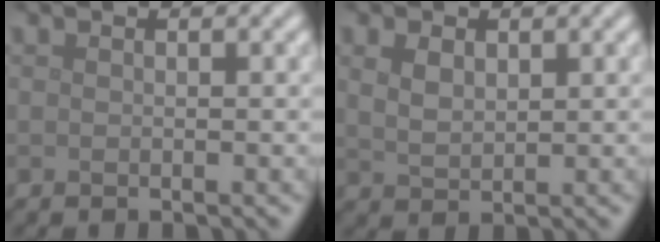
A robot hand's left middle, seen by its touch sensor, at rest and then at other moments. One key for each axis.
{"total": 2.3, "fx": 1.0, "fy": 1.4, "fz": 1.5, "tx": -0.034, "ty": -0.001, "tz": 0.024}